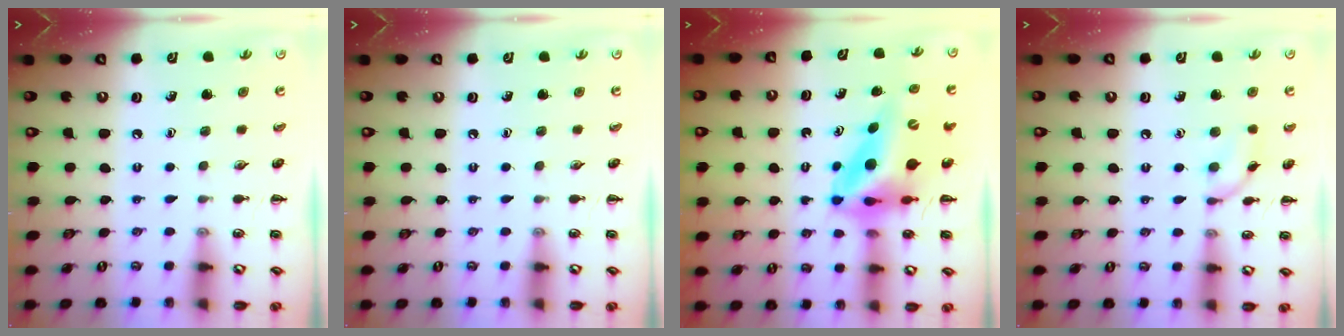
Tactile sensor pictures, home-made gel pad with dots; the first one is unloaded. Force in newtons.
{"total": 0.0}
{"total": 9.7, "press": 9.2, "slide": 3.0}
{"total": 7.5, "press": 7.5, "slide": 0.3}